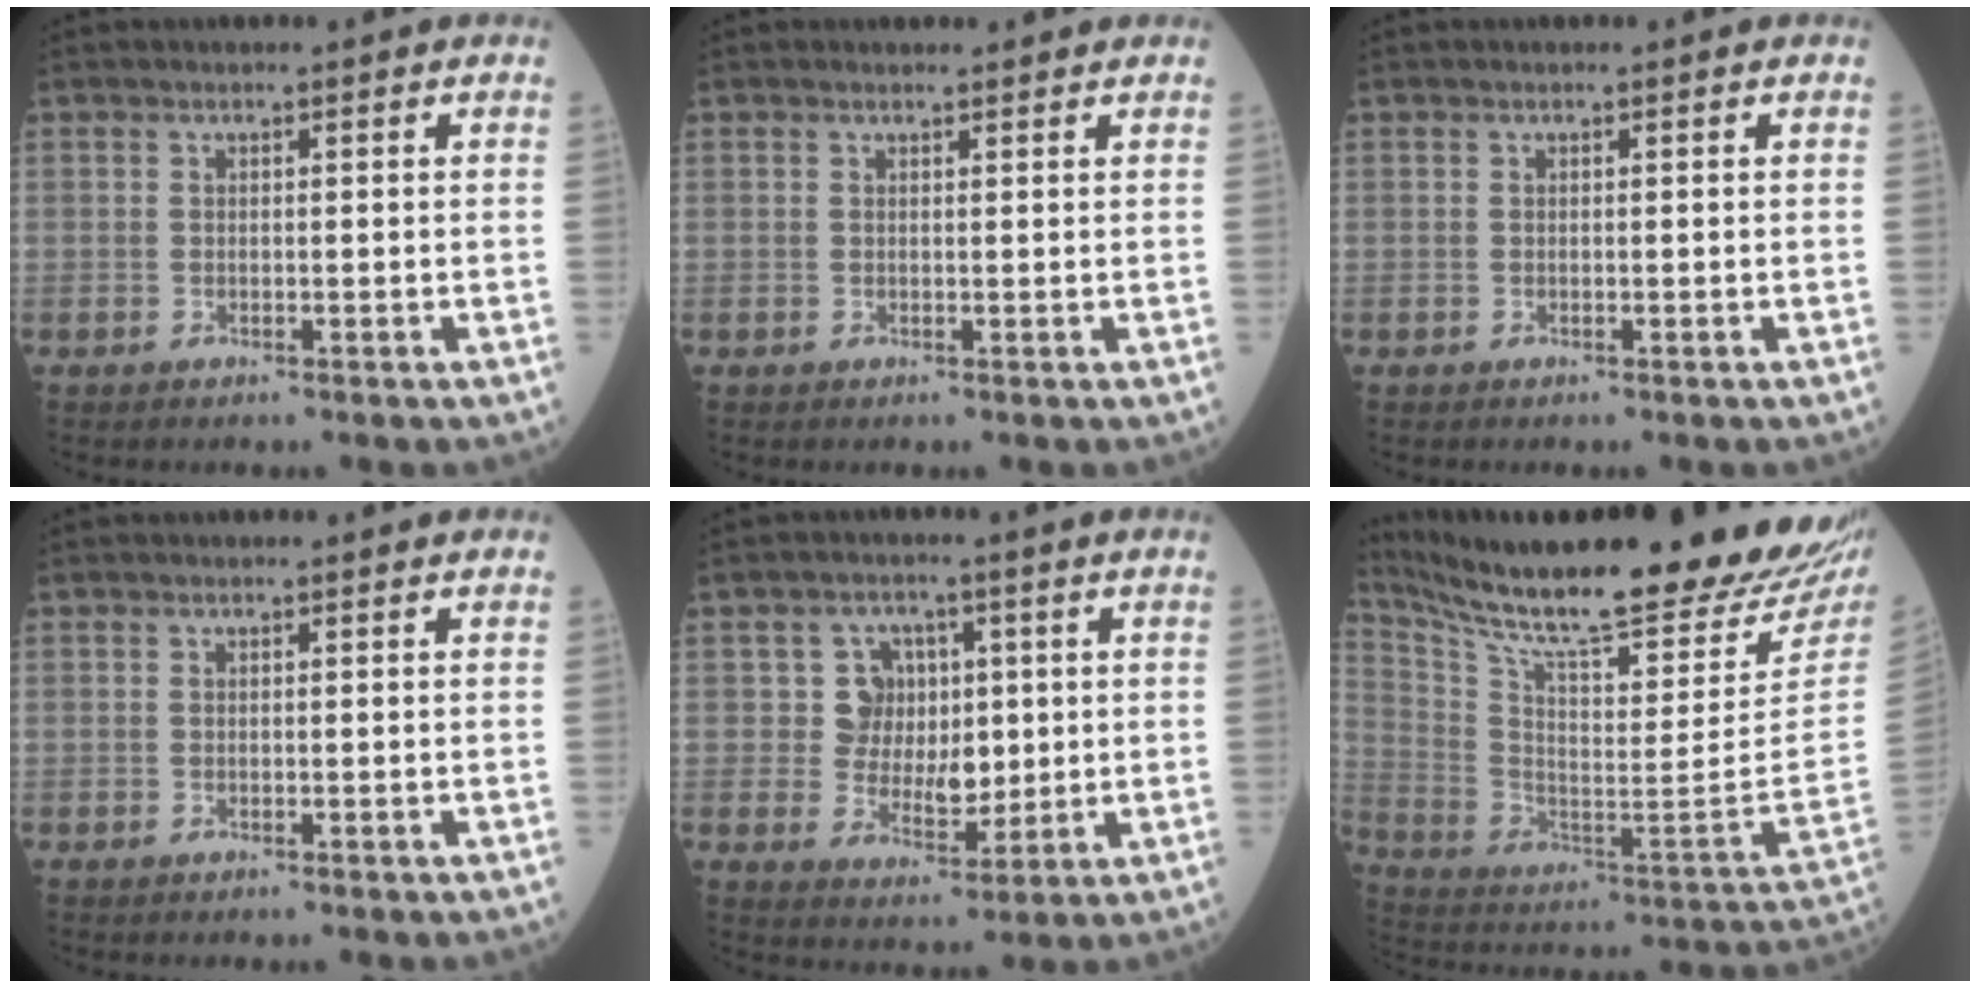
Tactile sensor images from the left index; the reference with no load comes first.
{"total": 1.6, "force": [1.6, 0.2, 0.2], "torque": [-0.014, 0.002, 0.020]}
{"total": 0.0}
{"total": 0.0}
{"total": 6.6, "force": [1.6, 6.1, 2.2], "torque": [-0.032, 0.009, 0.033]}
{"total": 31.5, "force": [27.1, 2.3, 15.9], "torque": [-0.285, -0.098, 0.392]}